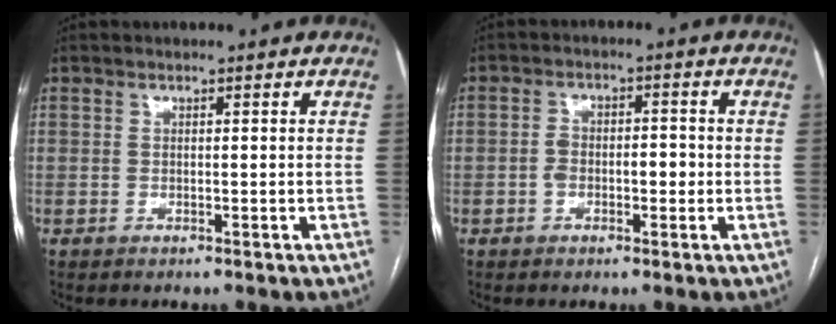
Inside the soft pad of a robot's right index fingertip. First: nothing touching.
{"total": 4.2, "force": [-0.9, 2.4, 3.3], "torque": [-0.056, 0.020, -0.013]}